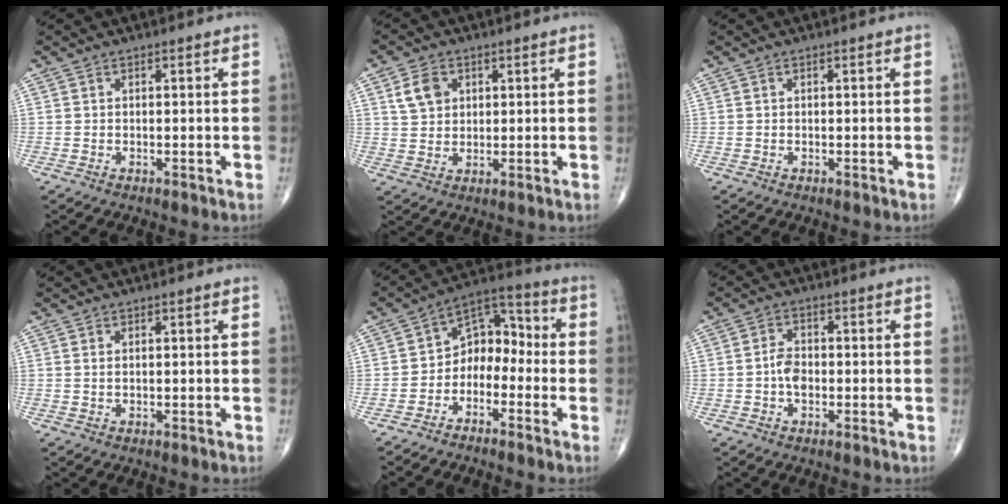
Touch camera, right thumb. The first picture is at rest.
{"total": 5.5, "force": [2.2, 4.1, 2.9], "torque": [-0.037, -0.006, 0.042]}
{"total": 0.0}
{"total": 0.6, "force": [0.3, 0.3, 0.5], "torque": [-0.011, 0.001, 0.006]}
{"total": 8.8, "force": [-2.8, 6.3, 5.4], "torque": [-0.055, 0.060, -0.065]}
{"total": 3.7, "force": [-0.7, 2.5, 2.7], "torque": [-0.043, 0.010, -0.019]}